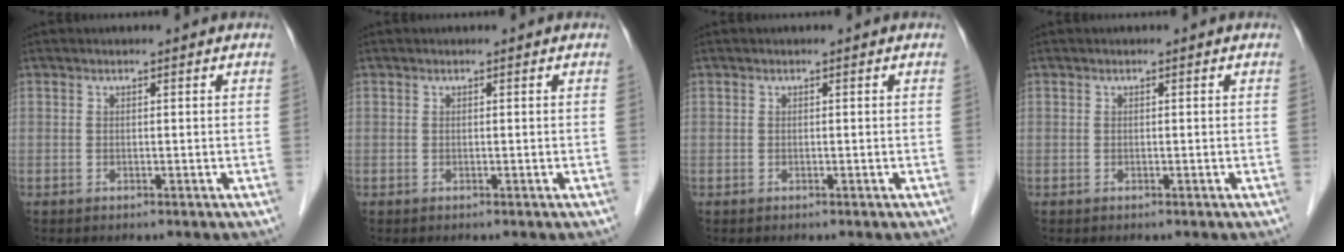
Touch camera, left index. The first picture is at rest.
{"total": 0.0}
{"total": 0.0}
{"total": 0.0}